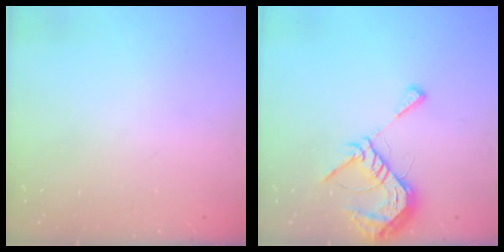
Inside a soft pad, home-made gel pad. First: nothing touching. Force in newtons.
{"total": 9.4, "press": 9.4, "slide": 0.3}